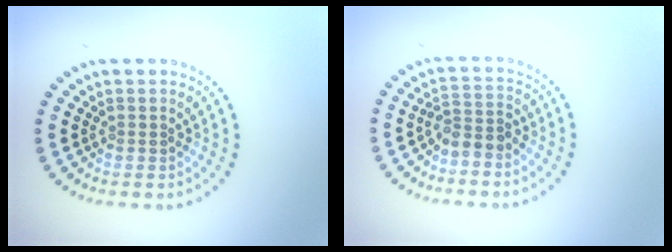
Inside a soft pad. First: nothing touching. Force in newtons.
{"total": 2.1, "press": 1.8, "slide": 1.1}